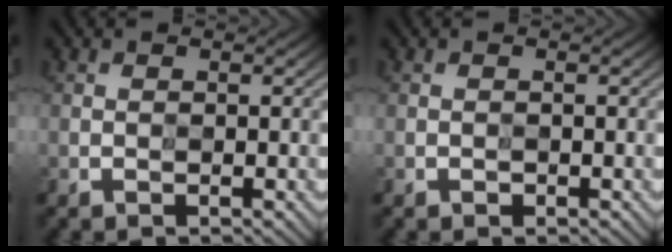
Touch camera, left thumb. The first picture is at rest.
{"total": 0.9, "force": [-0.6, 0.4, 0.5], "torque": [-0.006, 0.001, -0.011]}